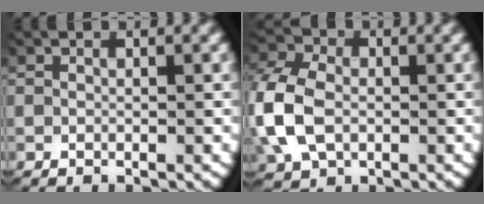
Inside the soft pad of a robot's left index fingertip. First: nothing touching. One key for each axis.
{"total": 5.5, "fx": -0.2, "fy": 4.5, "fz": 3.2, "tx": -0.103, "ty": -0.014, "tz": 0.005}